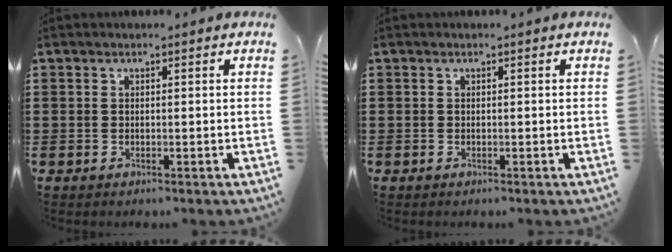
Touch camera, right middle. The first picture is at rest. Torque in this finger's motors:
{"motor_torque": [0.00, -0.01, 0.00, 0.00]}